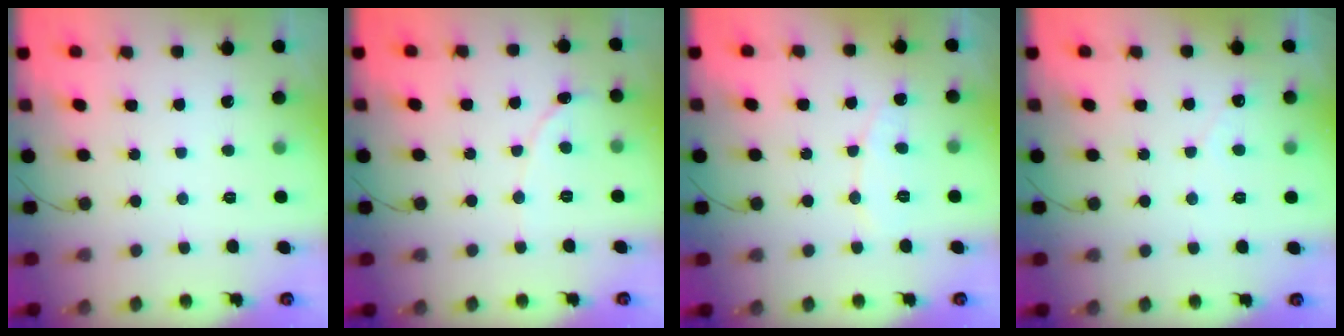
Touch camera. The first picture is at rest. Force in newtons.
{"total": 1.1, "press": 1.1, "slide": 0.1}
{"total": 5.5, "press": 5.5, "slide": 0.3}
{"total": 1.6, "press": 1.6, "slide": 0.1}